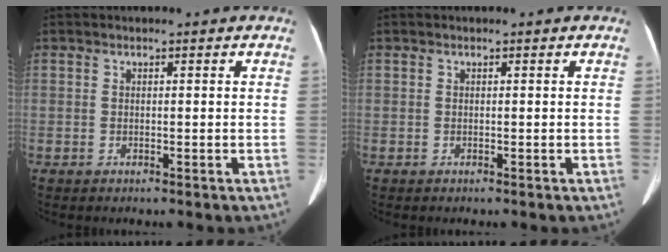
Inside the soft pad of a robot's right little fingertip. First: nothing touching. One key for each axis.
{"total": 0.0}